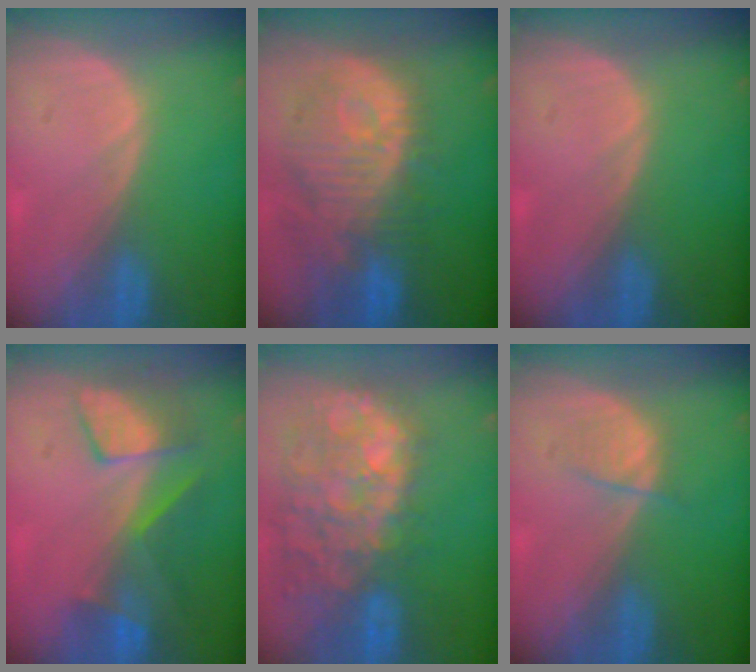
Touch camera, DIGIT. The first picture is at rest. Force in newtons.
{"total": 12.4, "press": 11.1, "slide": 5.6}
{"total": 0.0}
{"total": 8.0, "press": 7.2, "slide": 3.5}
{"total": 13.5, "press": 11.6, "slide": 6.8}
{"total": 2.1, "press": 2.1, "slide": 0.3}